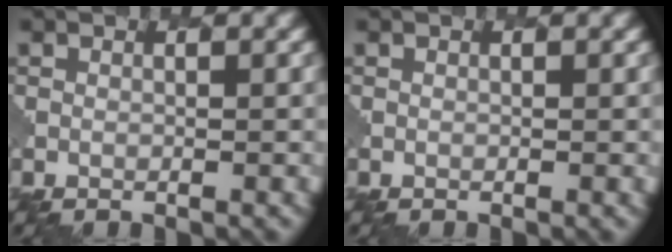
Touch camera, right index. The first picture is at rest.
{"total": 0.0}